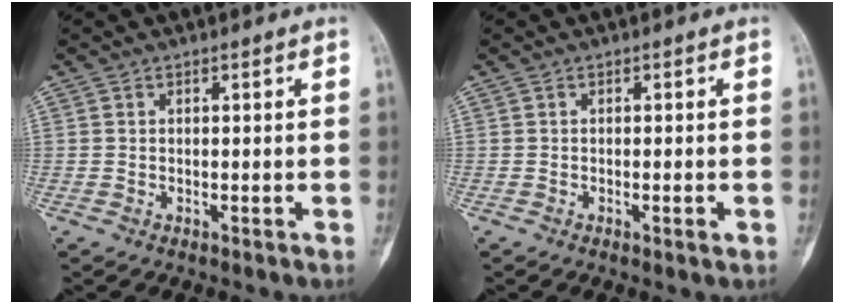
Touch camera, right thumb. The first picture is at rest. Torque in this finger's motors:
{"motor_torque": [-0.60, -0.22, -0.08, 0.31, -0.08]}